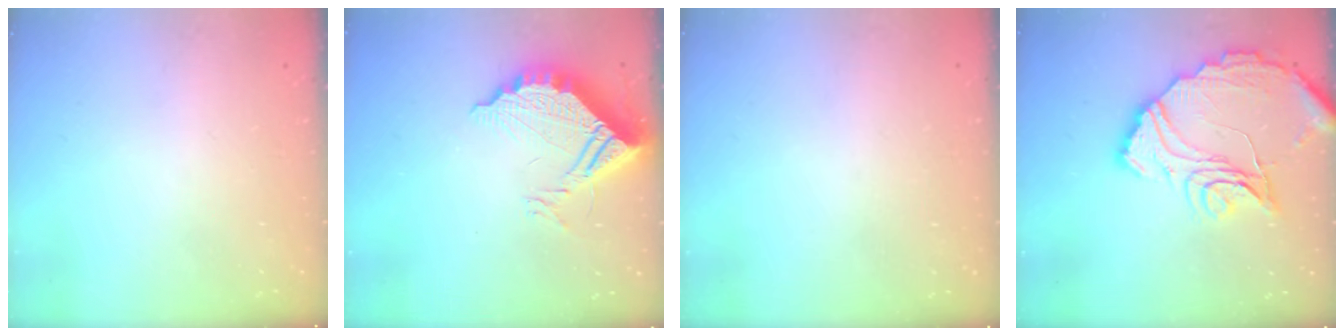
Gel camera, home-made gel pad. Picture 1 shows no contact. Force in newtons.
{"total": 13.6, "press": 13.6, "slide": 1.1}
{"total": 3.0, "press": 3.0, "slide": 0.5}
{"total": 21.9, "press": 21.8, "slide": 2.0}